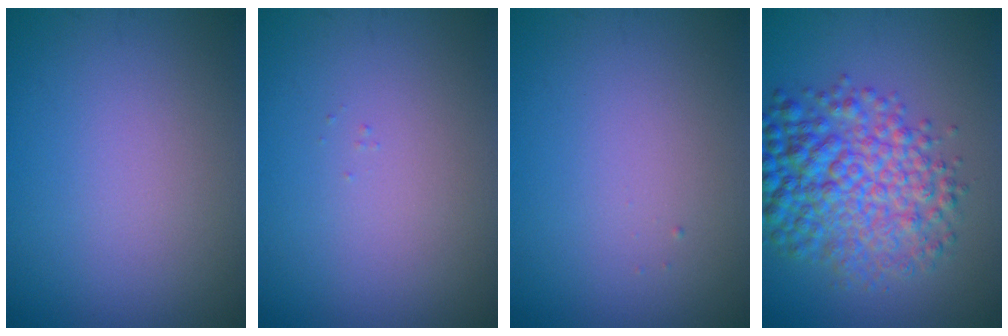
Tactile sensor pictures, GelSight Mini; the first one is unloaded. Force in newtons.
{"total": 0.0}
{"total": 0.0}
{"total": 7.9, "press": 7.9, "slide": 0.1}